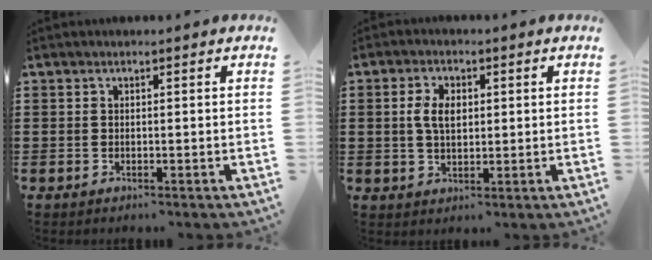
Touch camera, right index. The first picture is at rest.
{"total": 4.5, "force": [0.7, 2.6, 3.6], "torque": [-0.082, 0.010, 0.007]}